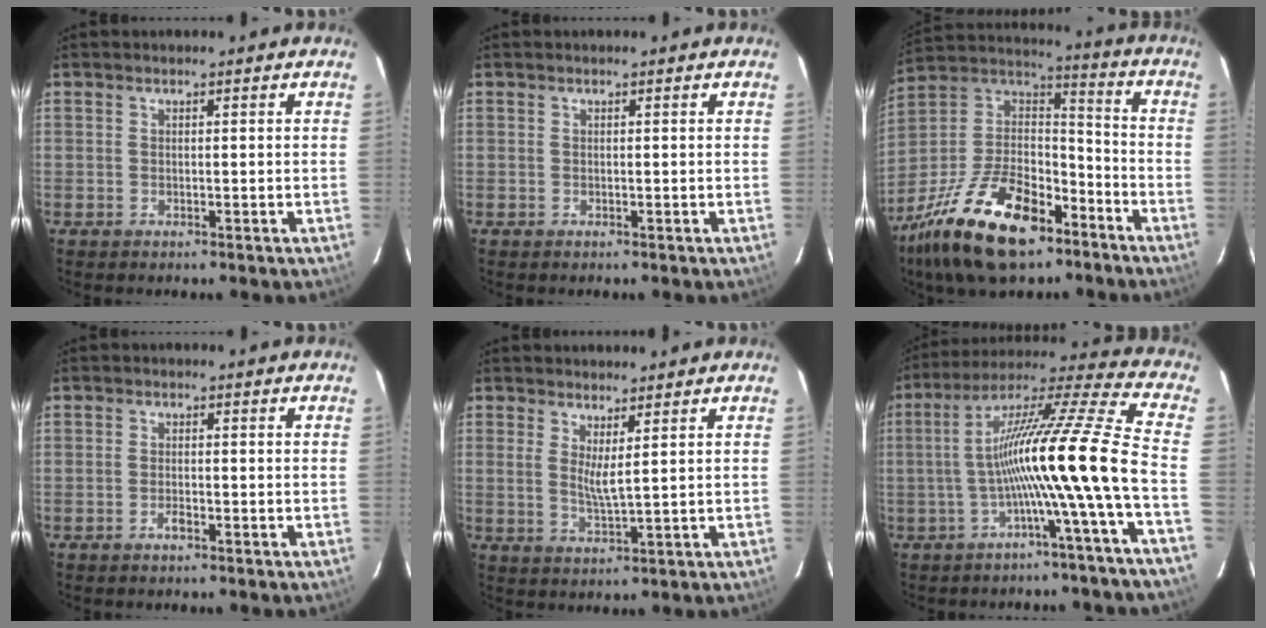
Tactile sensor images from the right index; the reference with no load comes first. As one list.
[{"total": 0.0}, {"total": 25.5, "force": [-16.0, 12.5, 15.4], "torque": [-0.322, 0.000, -0.266]}, {"total": 1.5, "force": [-1.0, 0.6, 1.0], "torque": [-0.023, 0.000, -0.018]}, {"total": 3.6, "force": [1.8, 0.0, 3.1], "torque": [-0.058, -0.014, 0.030]}, {"total": 16.7, "force": [-5.1, -2.4, 15.8], "torque": [-0.243, -0.008, -0.097]}]